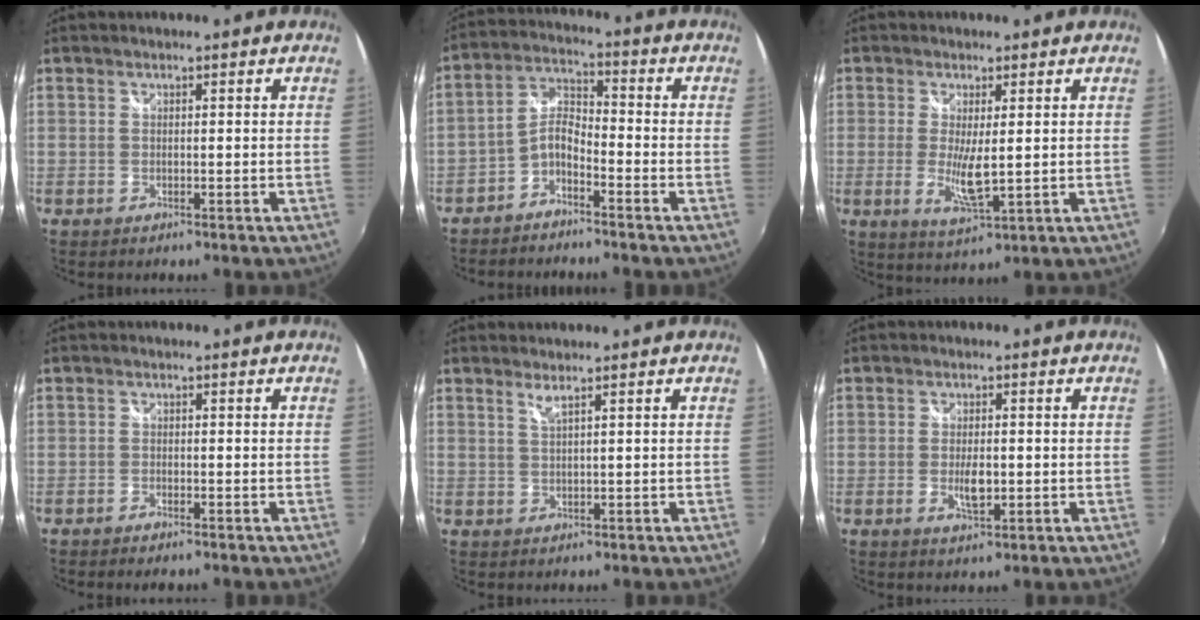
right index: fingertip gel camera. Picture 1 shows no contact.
{"total": 5.1, "force": [-3.5, 2.0, 3.2], "torque": [-0.082, 0.020, -0.072]}
{"total": 6.2, "force": [-0.2, 1.4, 6.0], "torque": [-0.118, -0.015, -0.003]}
{"total": 1.6, "force": [-1.3, 0.5, 0.7], "torque": [-0.021, -0.003, -0.028]}
{"total": 1.5, "force": [1.0, -0.3, 1.1], "torque": [-0.021, -0.003, 0.018]}
{"total": 4.1, "force": [-0.7, 1.8, 3.6], "torque": [-0.066, -0.006, -0.012]}